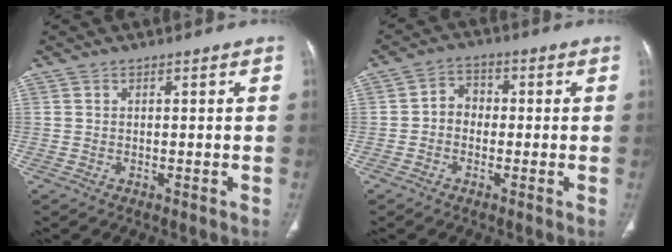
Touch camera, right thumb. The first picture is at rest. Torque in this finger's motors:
{"motor_torque": [-0.35, -0.44, -0.13, -0.16, -0.03]}